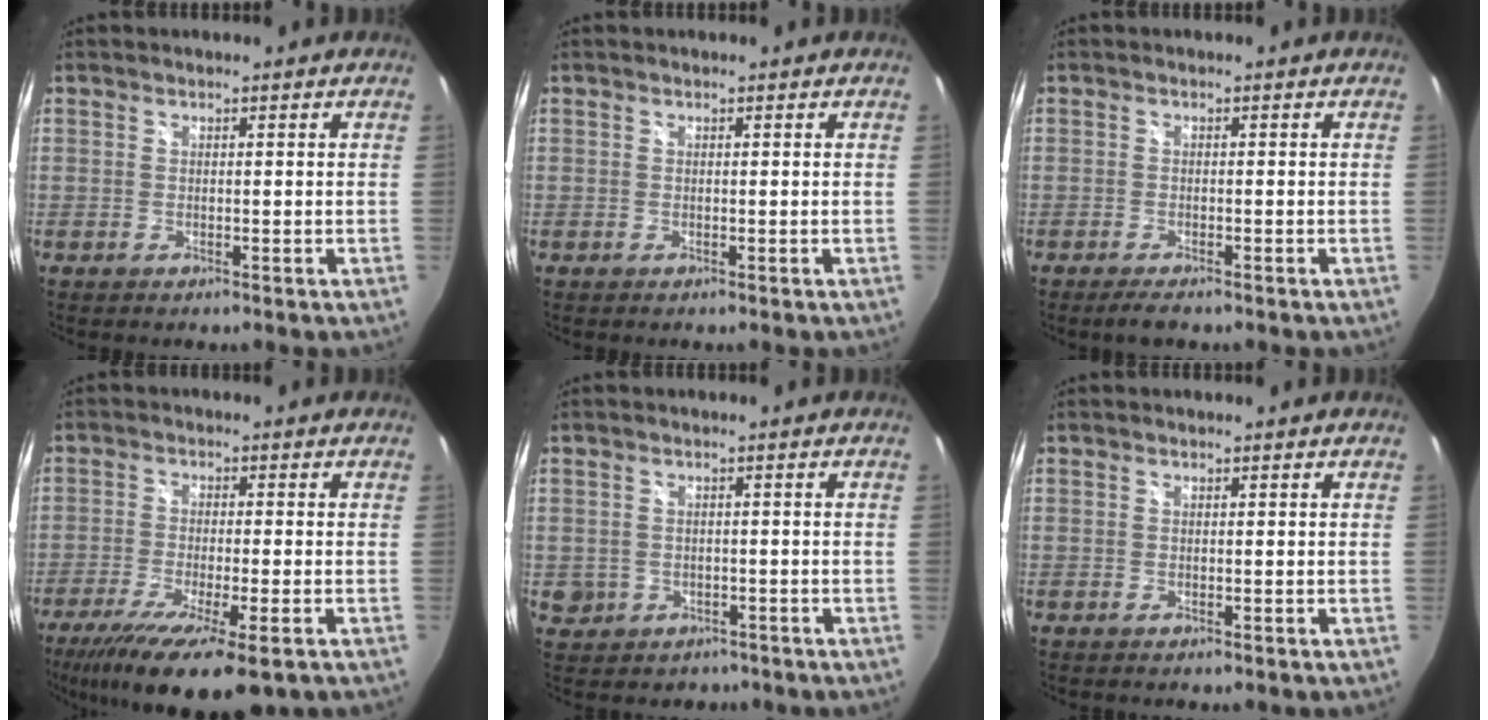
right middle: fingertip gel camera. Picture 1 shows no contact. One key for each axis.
{"total": 0.0}
{"total": 2.8, "fx": -2.2, "fy": 0.7, "fz": 1.5, "tx": -0.032, "ty": -0.012, "tz": -0.038}
{"total": 14.7, "fx": -9.2, "fy": 3.0, "fz": 11.1, "tx": -0.216, "ty": -0.057, "tz": -0.149}
{"total": 4.9, "fx": -1.4, "fy": 4.6, "fz": 1.2, "tx": -0.039, "ty": 0.005, "tz": -0.006}
{"total": 0.0}